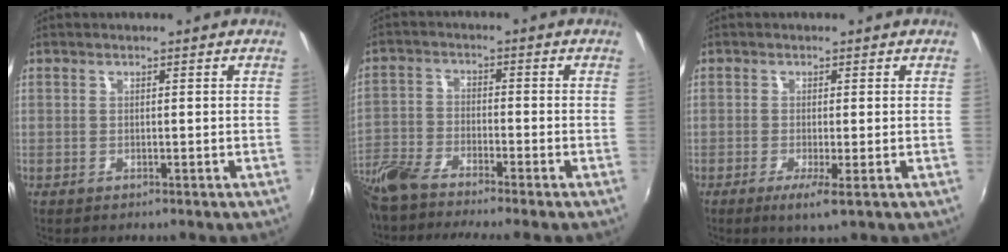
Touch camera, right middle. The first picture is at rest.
{"total": 10.2, "force": [-9.0, 0.9, 4.6], "torque": [-0.121, -0.020, -0.180]}
{"total": 3.0, "force": [-1.2, -0.3, 2.8], "torque": [-0.061, -0.011, -0.022]}